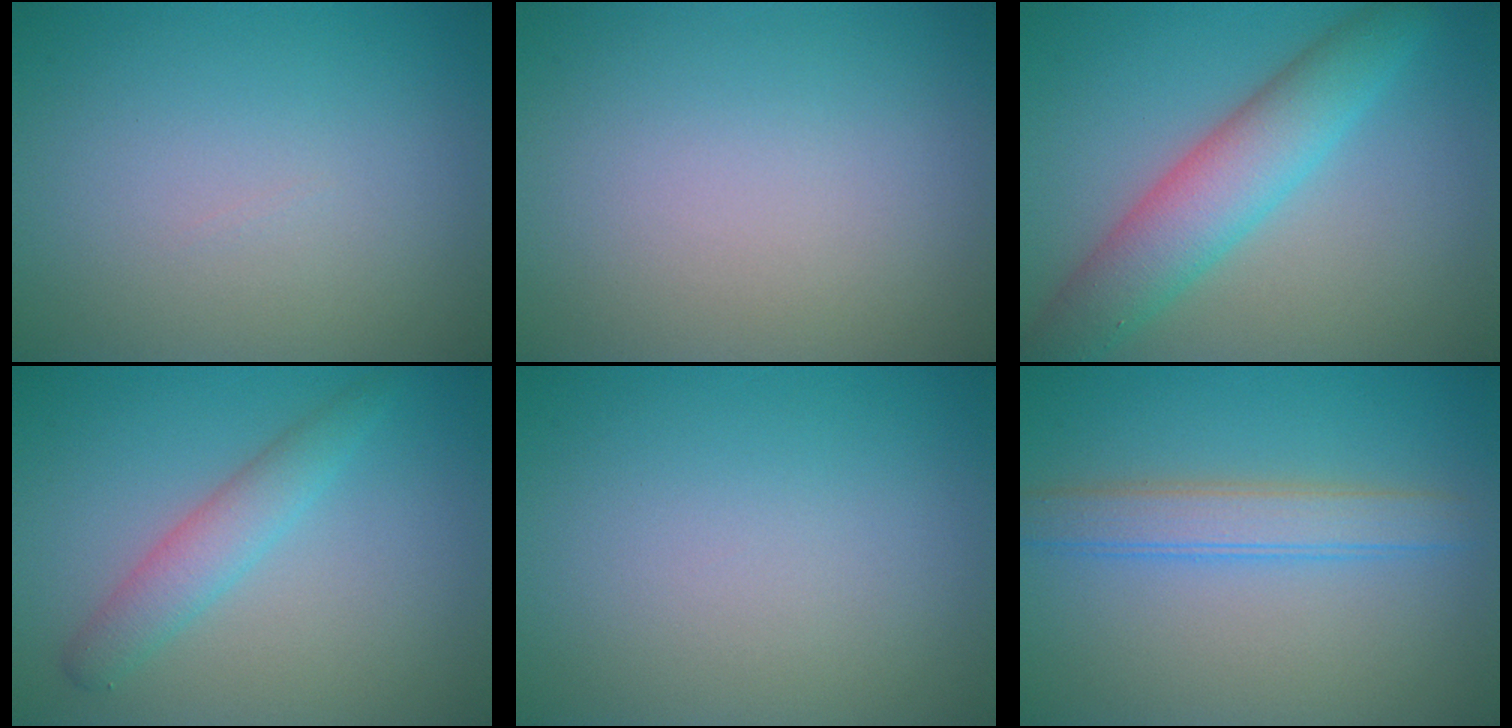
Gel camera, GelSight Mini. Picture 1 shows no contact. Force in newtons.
{"total": 0.0}
{"total": 6.1, "press": 6.1, "slide": 0.2}
{"total": 2.8, "press": 2.8, "slide": 0.1}
{"total": 0.0}
{"total": 3.2, "press": 3.2, "slide": 0.4}